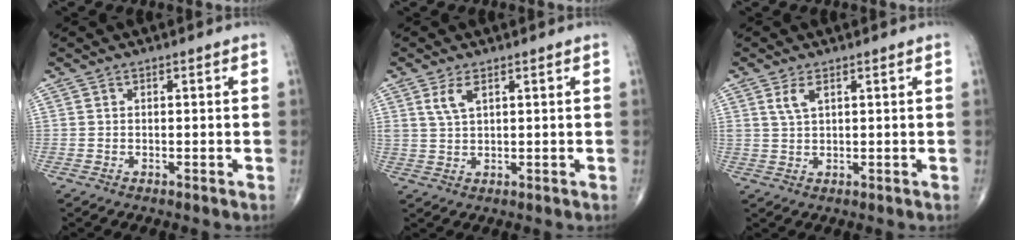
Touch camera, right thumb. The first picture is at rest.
{"total": 3.5, "force": [1.7, 1.4, 2.6], "torque": [-0.056, -0.003, 0.041]}
{"total": 2.8, "force": [1.4, 1.1, 2.2], "torque": [-0.047, -0.001, 0.036]}